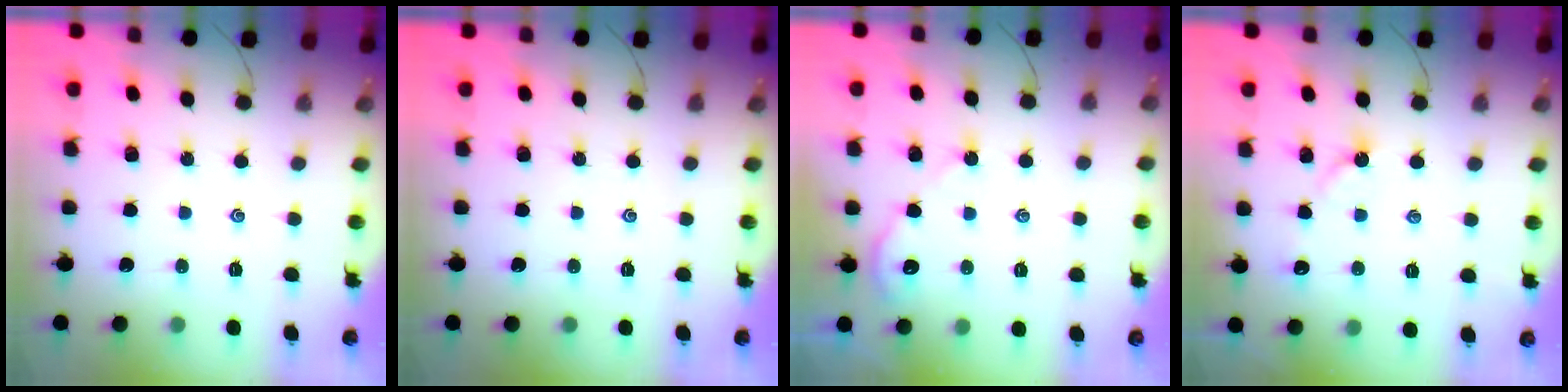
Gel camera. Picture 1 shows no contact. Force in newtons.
{"total": 0.0}
{"total": 2.9, "press": 2.9, "slide": 0.4}
{"total": 2.2, "press": 2.2, "slide": 0.4}